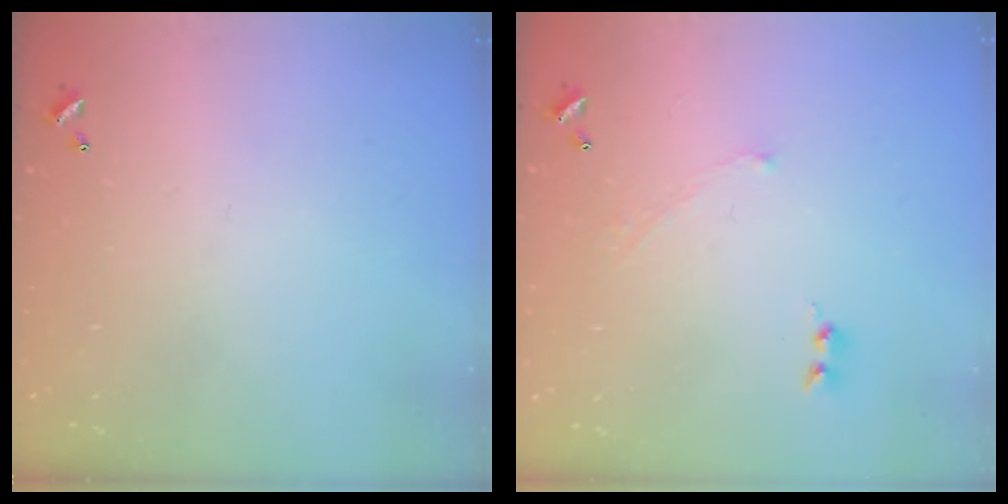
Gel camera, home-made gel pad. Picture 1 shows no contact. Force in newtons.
{"total": 2.1, "press": 2.0, "slide": 0.7}